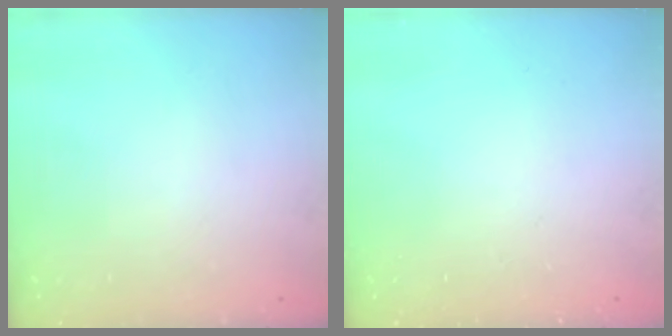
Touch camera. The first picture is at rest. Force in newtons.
{"total": 0.0}